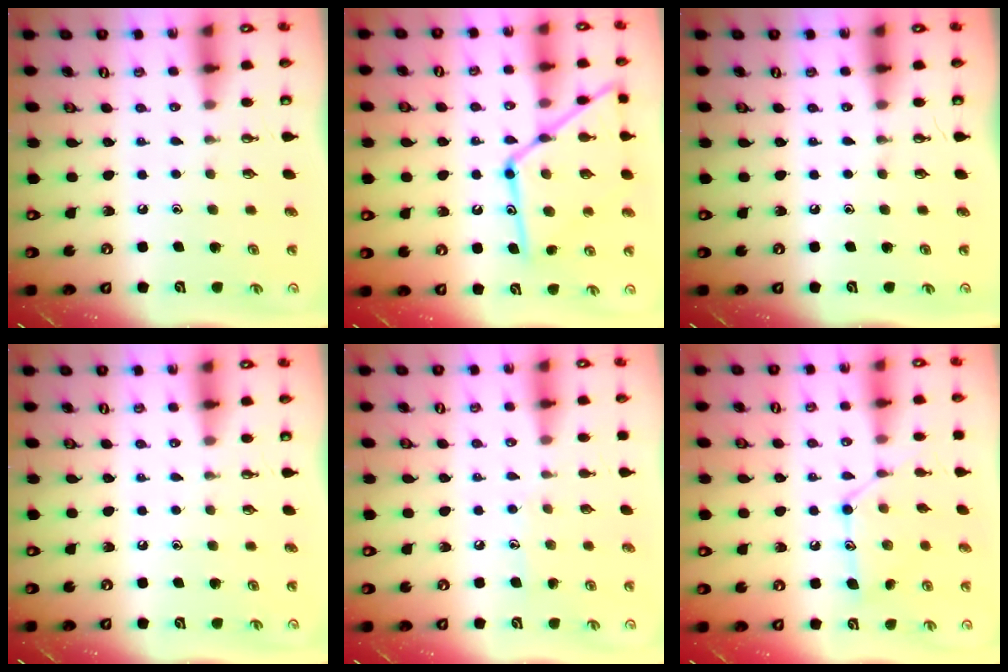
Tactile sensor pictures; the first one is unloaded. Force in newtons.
{"total": 19.2, "press": 19.1, "slide": 1.5}
{"total": 0.0}
{"total": 0.0}
{"total": 4.9, "press": 4.8, "slide": 0.6}
{"total": 12.8, "press": 12.8, "slide": 0.4}